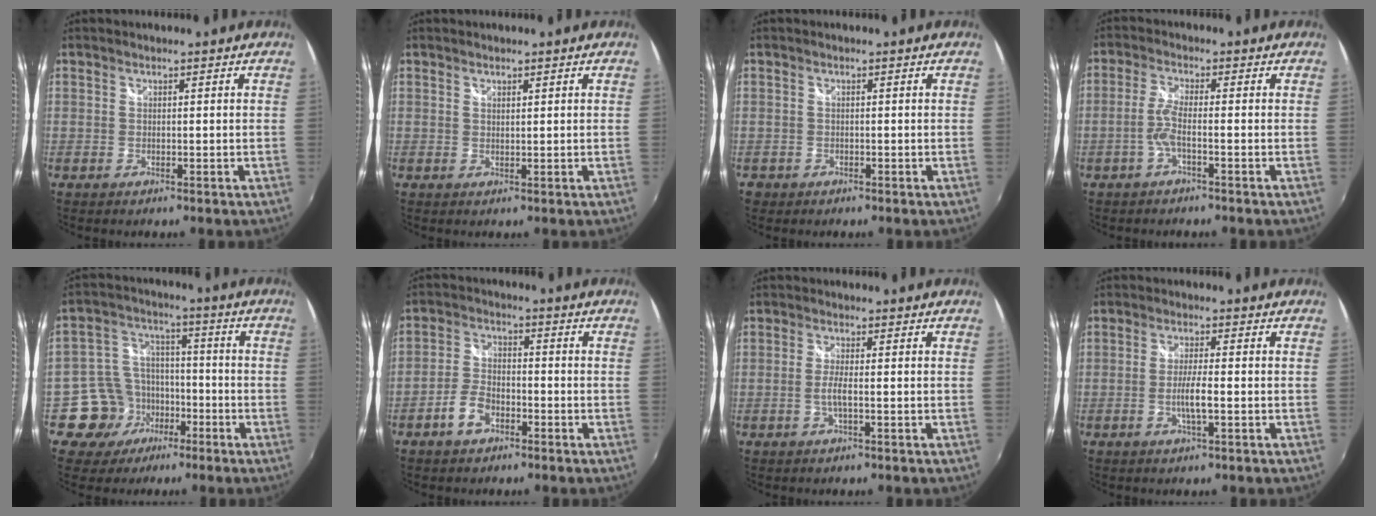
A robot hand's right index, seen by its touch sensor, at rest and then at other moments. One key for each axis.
{"total": 0.7, "fx": 0.6, "fy": 0.1, "fz": 0.3, "tx": -0.004, "ty": 0.001, "tz": 0.012}
{"total": 1.7, "fx": -0.8, "fy": 1.5, "fz": 0.3, "tx": -0.009, "ty": 0.001, "tz": -0.013}
{"total": 3.3, "fx": -1.5, "fy": 0.1, "fz": 3.0, "tx": -0.073, "ty": 0.001, "tz": -0.030}
{"total": 10.5, "fx": -5.4, "fy": 8.8, "fz": 1.9, "tx": -0.059, "ty": 0.033, "tz": -0.080}
{"total": 5.8, "fx": -3.2, "fy": 3.2, "fz": 3.5, "tx": -0.079, "ty": 0.009, "tz": -0.059}
{"total": 2.4, "fx": -0.7, "fy": 0.0, "fz": 2.3, "tx": -0.047, "ty": -0.003, "tz": -0.015}
{"total": 4.0, "fx": -1.2, "fy": 0.2, "fz": 3.8, "tx": -0.071, "ty": -0.005, "tz": -0.022}